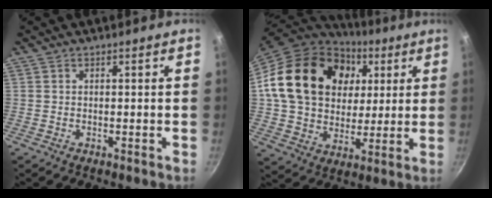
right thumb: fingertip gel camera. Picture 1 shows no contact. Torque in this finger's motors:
{"motor_torque": [2.37, 2.63, 0.83, -0.08, 0.43]}